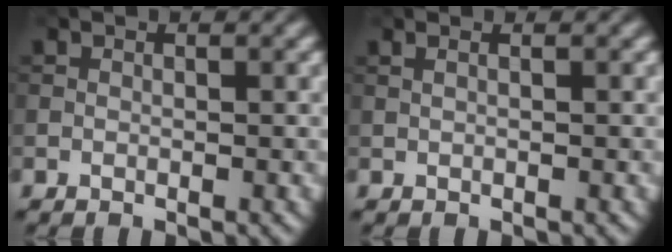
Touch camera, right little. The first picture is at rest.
{"total": 1.5, "force": [0.8, 0.7, 1.1], "torque": [-0.007, 0.002, -0.006]}